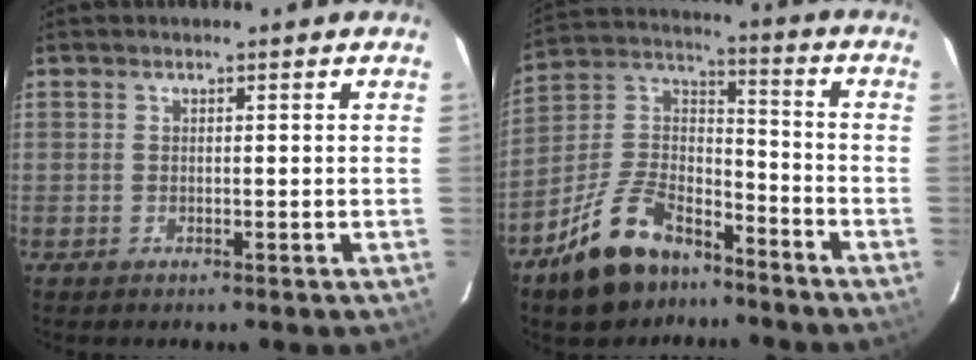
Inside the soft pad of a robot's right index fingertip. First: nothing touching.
{"total": 15.9, "force": [-10.8, 8.0, 8.5], "torque": [-0.187, 0.031, -0.183]}